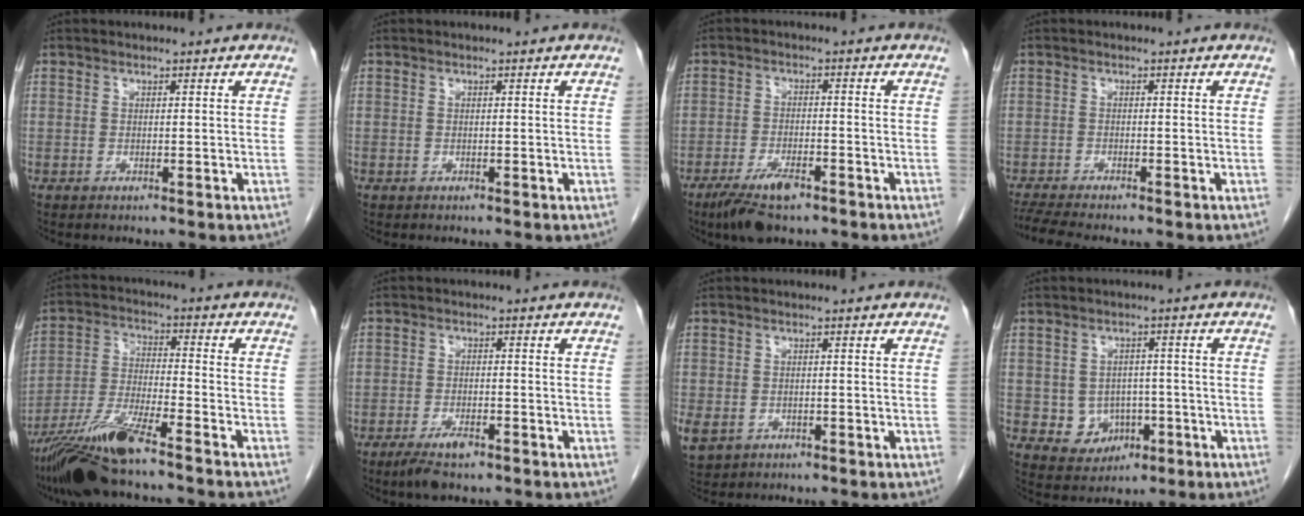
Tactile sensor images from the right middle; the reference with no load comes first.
{"total": 0.0}
{"total": 6.5, "force": [-4.5, 1.9, 4.3], "torque": [-0.088, -0.009, -0.076]}
{"total": 5.3, "force": [-4.8, -0.1, 2.3], "torque": [-0.042, -0.016, -0.081]}
{"total": 11.8, "force": [-9.1, 0.2, 7.5], "torque": [-0.154, -0.022, -0.167]}
{"total": 4.0, "force": [-2.8, 1.2, 2.7], "torque": [-0.056, -0.003, -0.046]}
{"total": 5.7, "force": [-2.3, 4.6, 2.3], "torque": [-0.068, -0.007, -0.030]}
{"total": 5.4, "force": [-1.2, 4.8, 2.2], "torque": [-0.027, 0.010, -0.002]}